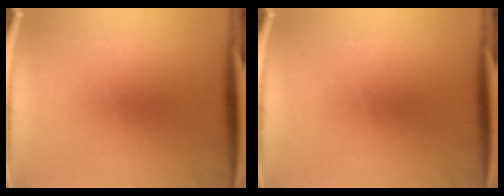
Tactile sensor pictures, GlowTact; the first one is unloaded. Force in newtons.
{"total": 0.0}